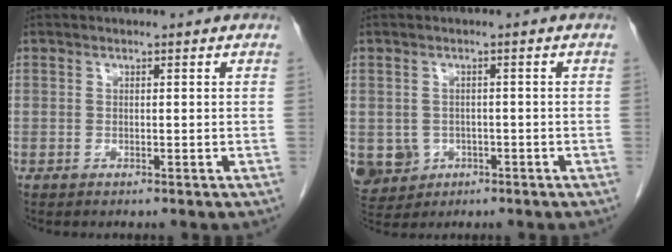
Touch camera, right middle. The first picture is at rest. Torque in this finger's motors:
{"motor_torque": [0.31, -0.06, 0.02, 0.00]}